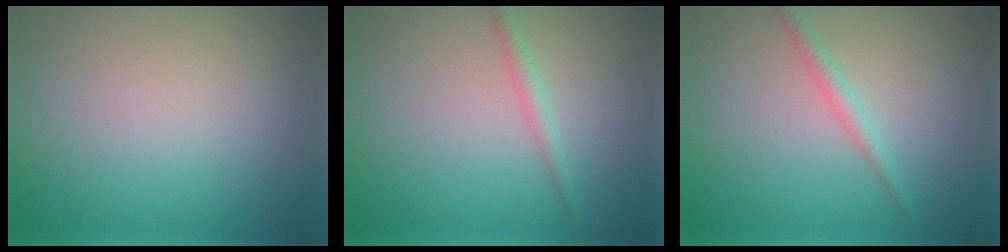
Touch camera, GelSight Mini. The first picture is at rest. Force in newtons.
{"total": 1.4, "press": 1.4, "slide": 0.0}
{"total": 1.5, "press": 1.5, "slide": 0.0}